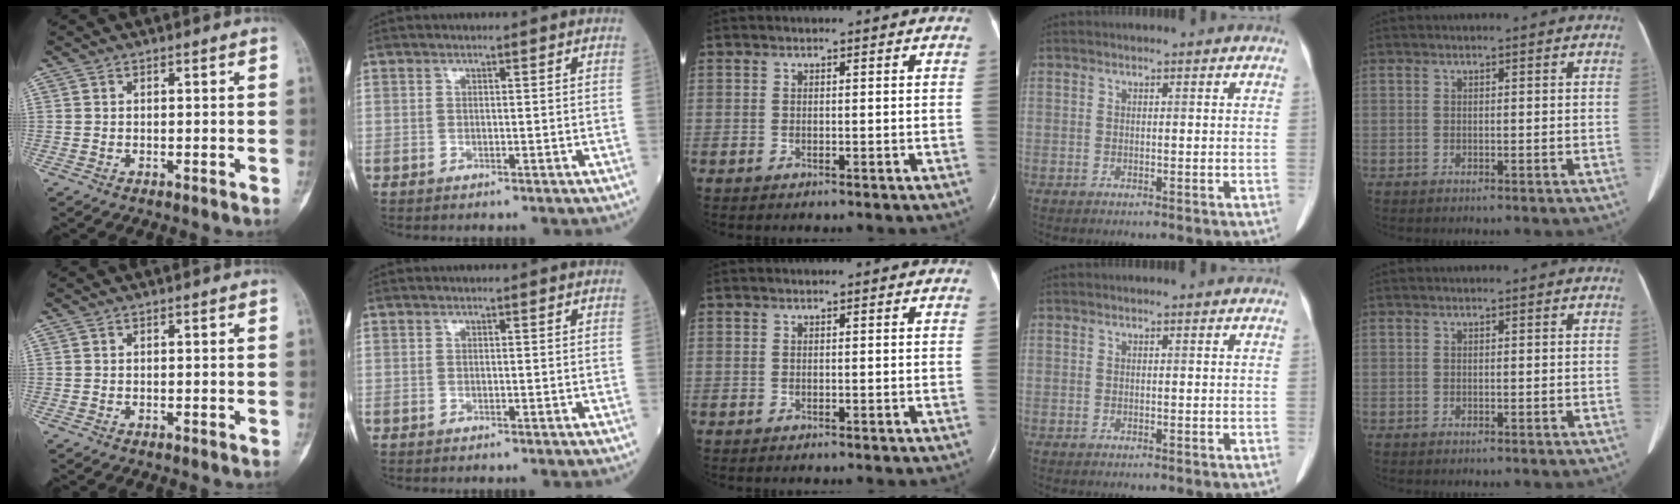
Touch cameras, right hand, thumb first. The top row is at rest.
{}